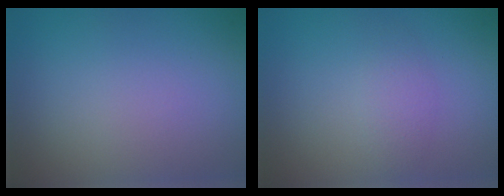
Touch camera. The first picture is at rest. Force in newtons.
{"total": 1.4, "press": 1.4, "slide": 0.0}